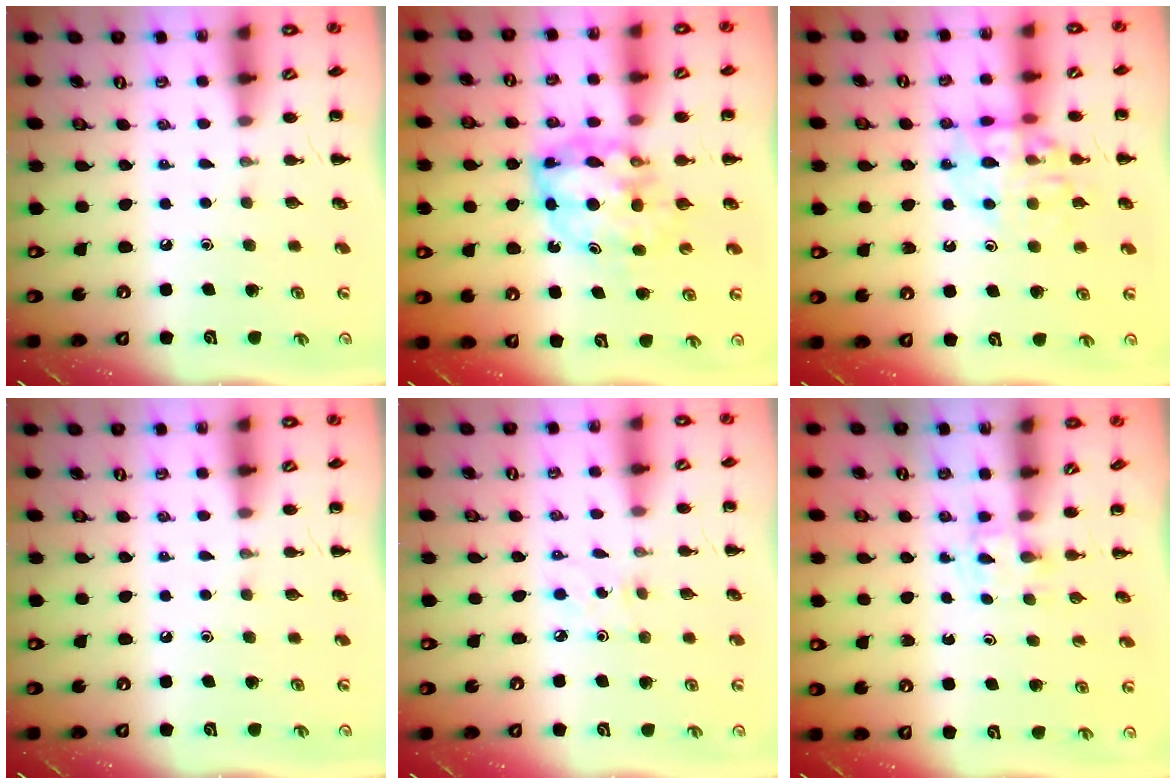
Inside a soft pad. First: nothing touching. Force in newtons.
{"total": 7.0, "press": 6.8, "slide": 1.8}
{"total": 12.3, "press": 12.2, "slide": 1.5}
{"total": 0.0}
{"total": 2.7, "press": 2.5, "slide": 0.9}
{"total": 2.2, "press": 1.9, "slide": 1.1}